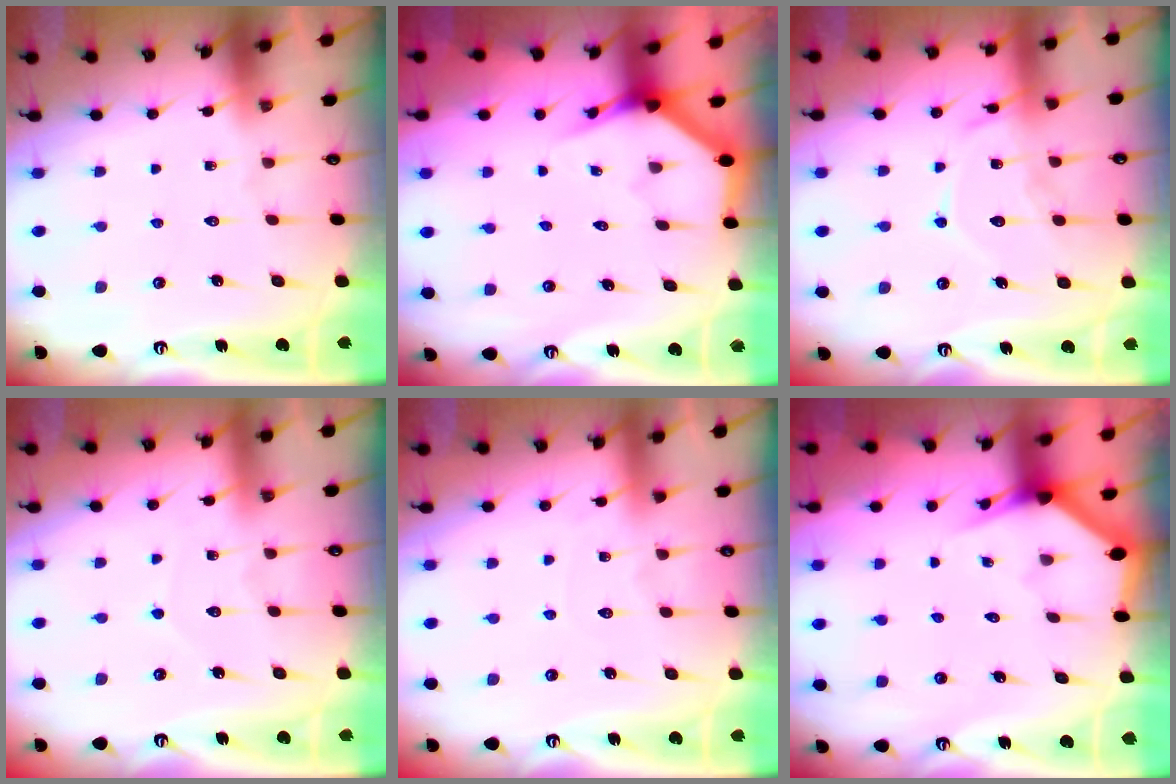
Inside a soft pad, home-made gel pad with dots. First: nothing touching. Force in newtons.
{"total": 3.7, "press": 3.7, "slide": 0.3}
{"total": 12.9, "press": 12.9, "slide": 1.3}
{"total": 3.5, "press": 3.5, "slide": 0.4}
{"total": 3.4, "press": 3.4, "slide": 0.4}
{"total": 2.8, "press": 2.8, "slide": 0.1}